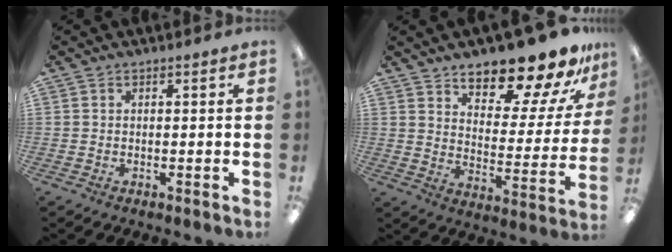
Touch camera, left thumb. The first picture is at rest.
{"total": 18.4, "force": [15.7, 4.9, 8.2], "torque": [-0.120, -0.115, 0.260]}